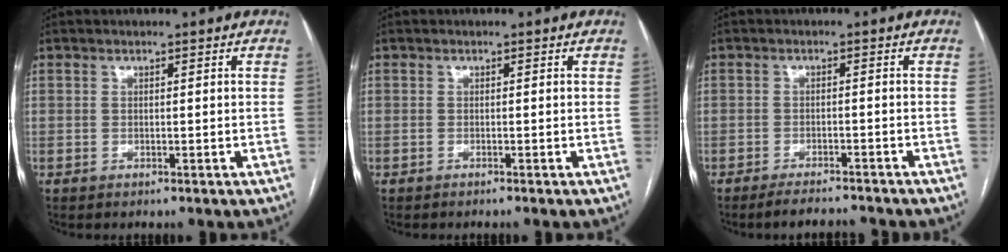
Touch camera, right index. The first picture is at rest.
{"total": 0.6, "force": [-0.4, -0.3, 0.3], "torque": [0.000, 0.002, -0.008]}
{"total": 5.7, "force": [-5.4, 0.5, 1.8], "torque": [-0.026, -0.012, -0.083]}